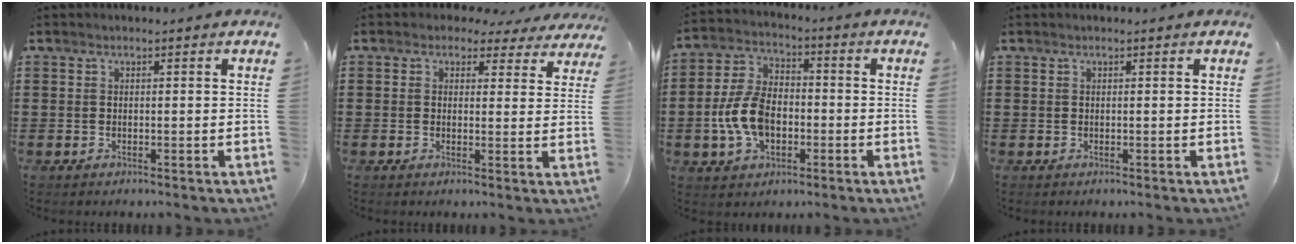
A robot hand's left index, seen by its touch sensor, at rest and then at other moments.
{"total": 2.6, "force": [1.9, 1.5, 1.0], "torque": [-0.021, -0.003, 0.031]}
{"total": 9.4, "force": [-2.3, 5.8, 7.0], "torque": [-0.168, 0.007, -0.048]}
{"total": 0.0}